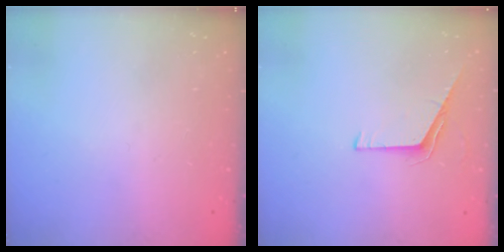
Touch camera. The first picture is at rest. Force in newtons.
{"total": 5.4, "press": 5.3, "slide": 0.6}